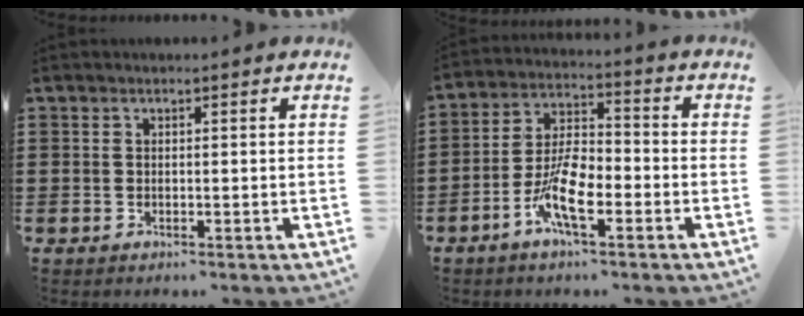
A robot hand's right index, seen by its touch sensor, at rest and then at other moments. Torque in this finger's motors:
{"motor_torque": [1.85, 0.28, 0.43, 0.21]}